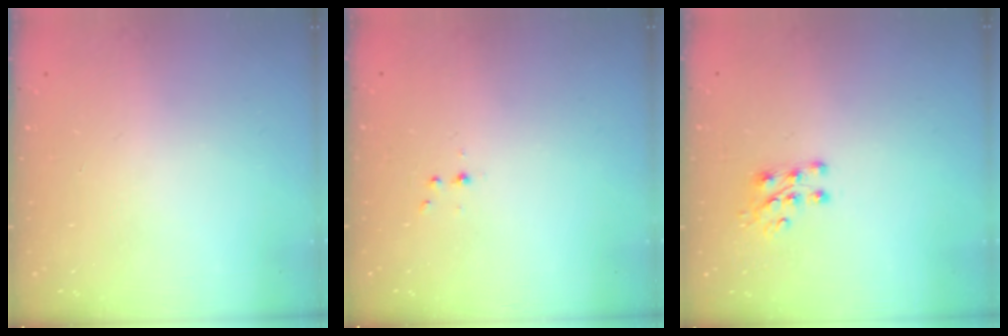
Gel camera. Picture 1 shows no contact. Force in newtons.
{"total": 2.8, "press": 2.4, "slide": 1.5}
{"total": 7.1, "press": 7.0, "slide": 0.9}